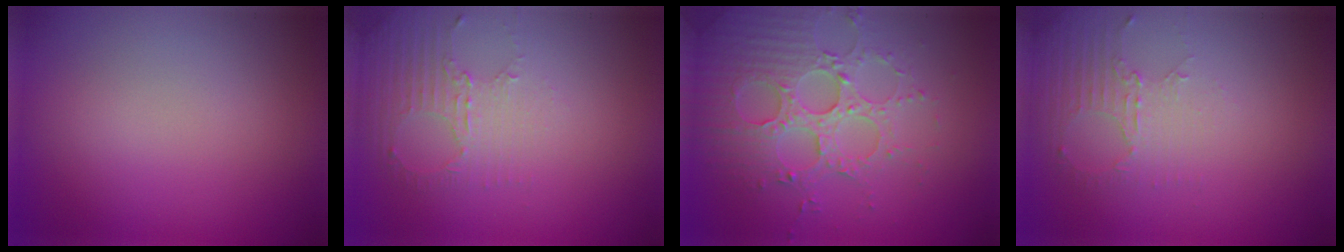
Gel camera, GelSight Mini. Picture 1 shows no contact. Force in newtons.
{"total": 2.6, "press": 1.9, "slide": 1.9}
{"total": 4.9, "press": 4.1, "slide": 2.7}
{"total": 2.5, "press": 1.7, "slide": 1.8}